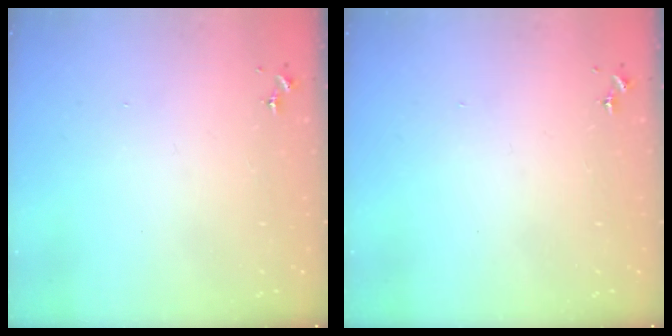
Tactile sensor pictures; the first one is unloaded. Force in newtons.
{"total": 0.0}